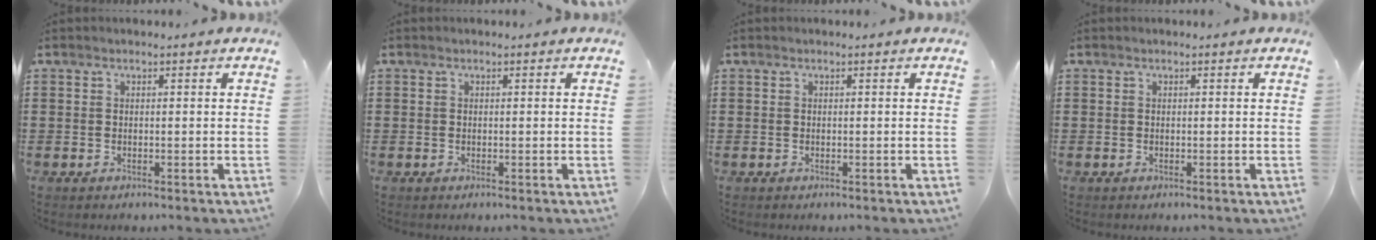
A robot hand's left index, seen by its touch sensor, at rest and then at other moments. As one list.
[{"total": 0.0}, {"total": 0.0}, {"total": 0.0}]